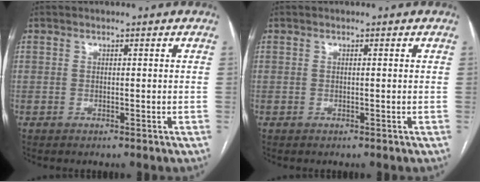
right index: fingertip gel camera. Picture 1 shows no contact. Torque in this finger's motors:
{"motor_torque": [-0.12, 0.02, 0.06, 0.01]}